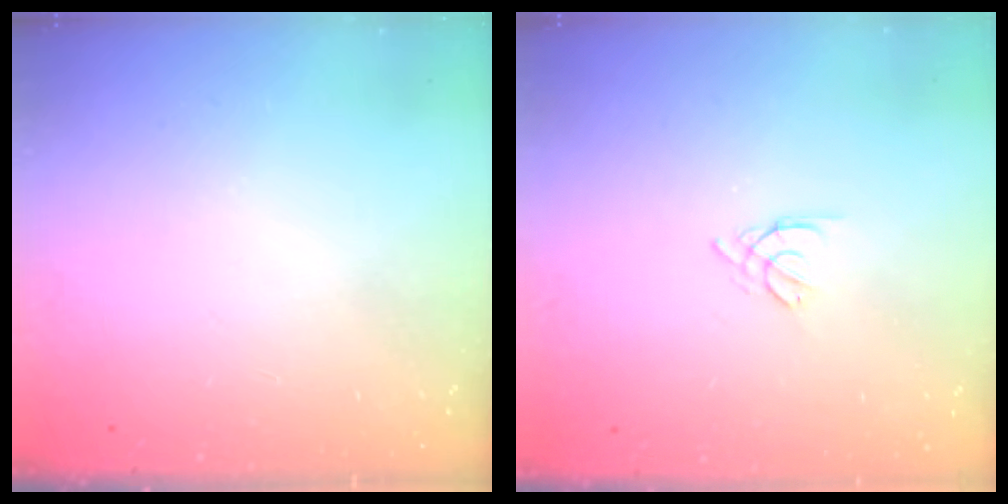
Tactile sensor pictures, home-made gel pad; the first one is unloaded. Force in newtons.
{"total": 3.0, "press": 2.9, "slide": 0.7}